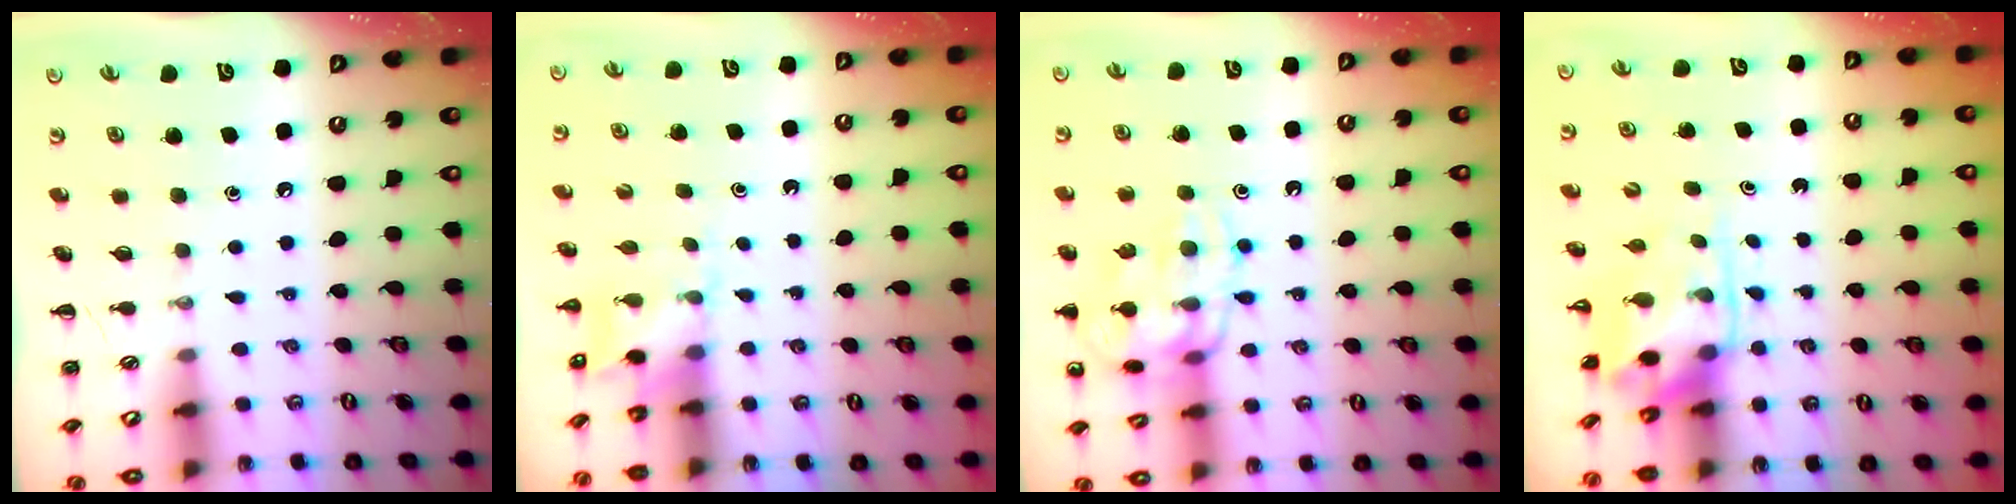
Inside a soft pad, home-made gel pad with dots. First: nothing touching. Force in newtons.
{"total": 3.0, "press": 2.8, "slide": 1.0}
{"total": 15.6, "press": 15.4, "slide": 2.1}
{"total": 3.5, "press": 3.4, "slide": 0.8}